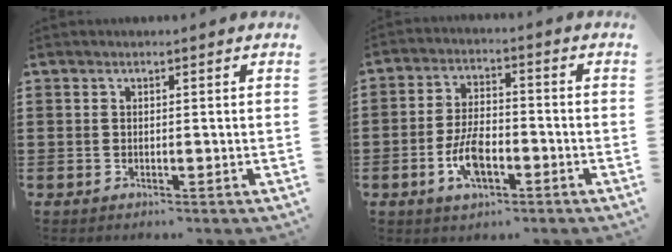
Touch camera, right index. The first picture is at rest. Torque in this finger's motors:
{"motor_torque": [2.14, 0.00, 0.60, 0.08]}